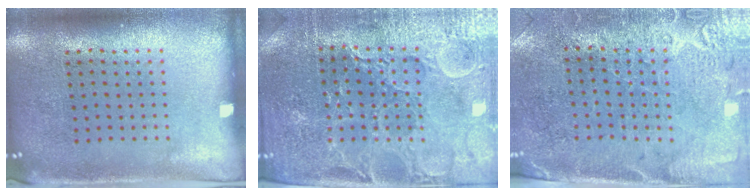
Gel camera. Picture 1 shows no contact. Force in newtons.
{"total": 4.3, "press": 4.1, "slide": 1.3}
{"total": 2.8, "press": 2.5, "slide": 1.1}